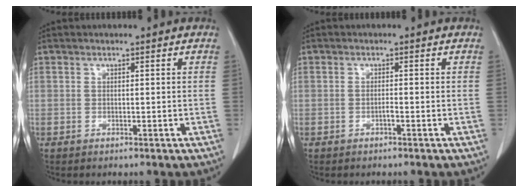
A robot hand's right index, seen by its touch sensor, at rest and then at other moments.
{"total": 0.7, "force": [-0.4, 0.0, 0.5], "torque": [-0.011, 0.001, -0.008]}